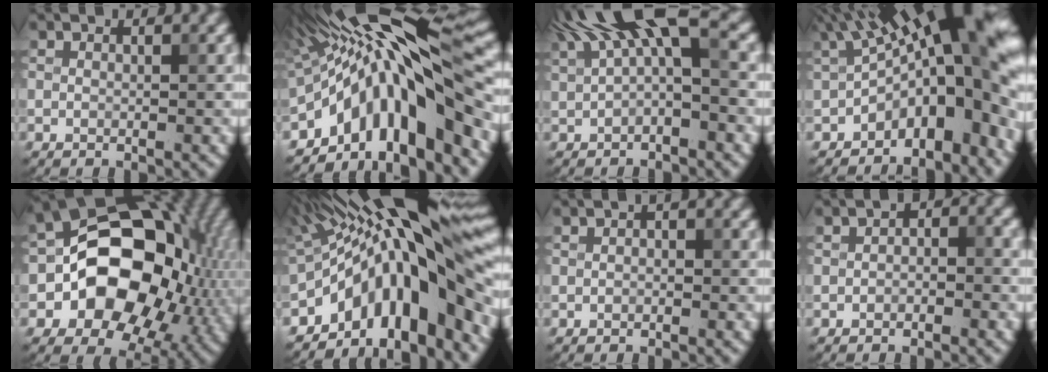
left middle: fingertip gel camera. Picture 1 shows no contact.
{"total": 13.8, "force": [-3.6, 4.7, 12.5], "torque": [-0.182, 0.021, -0.059]}
{"total": 8.4, "force": [3.6, 3.0, 7.0], "torque": [-0.119, 0.018, 0.053]}
{"total": 15.4, "force": [1.4, 6.8, 13.8], "torque": [-0.168, 0.023, 0.024]}
{"total": 14.4, "force": [-1.5, 10.7, 9.6], "torque": [-0.109, -0.003, -0.041]}
{"total": 14.9, "force": [-2.7, 5.7, 13.5], "torque": [-0.175, 0.028, -0.049]}
{"total": 0.8, "force": [0.1, 0.5, 0.6], "torque": [-0.012, 0.002, -0.001]}
{"total": 1.8, "force": [-0.4, 1.2, 1.2], "torque": [-0.019, 0.004, -0.011]}